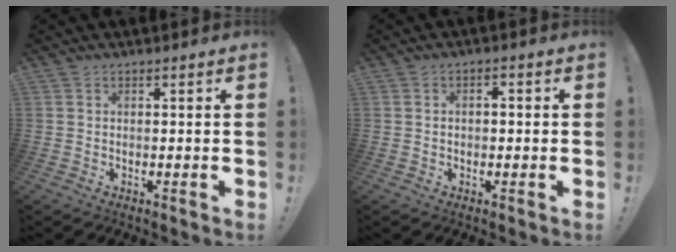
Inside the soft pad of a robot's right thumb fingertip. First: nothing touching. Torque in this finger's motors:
{"motor_torque": [-0.08, -0.08, -0.21, 0.33, -0.04]}